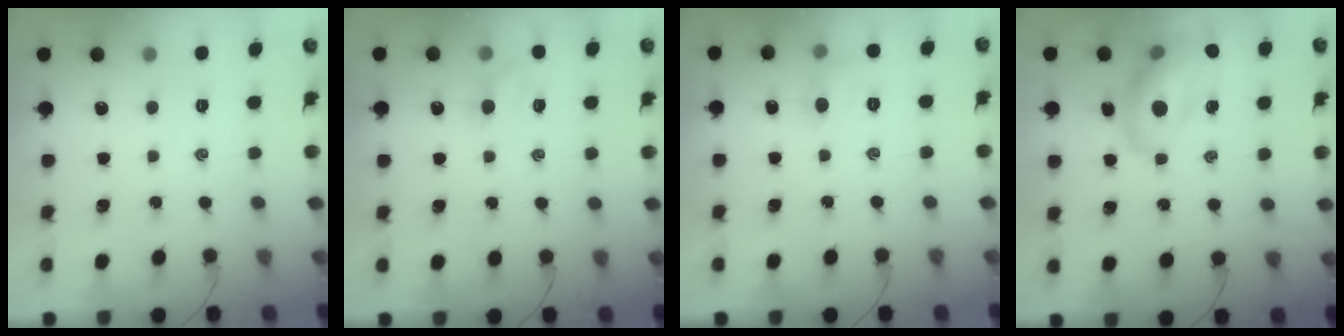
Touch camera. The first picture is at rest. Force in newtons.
{"total": 4.9, "press": 4.8, "slide": 1.3}
{"total": 5.6, "press": 5.4, "slide": 1.7}
{"total": 12.6, "press": 12.1, "slide": 3.4}